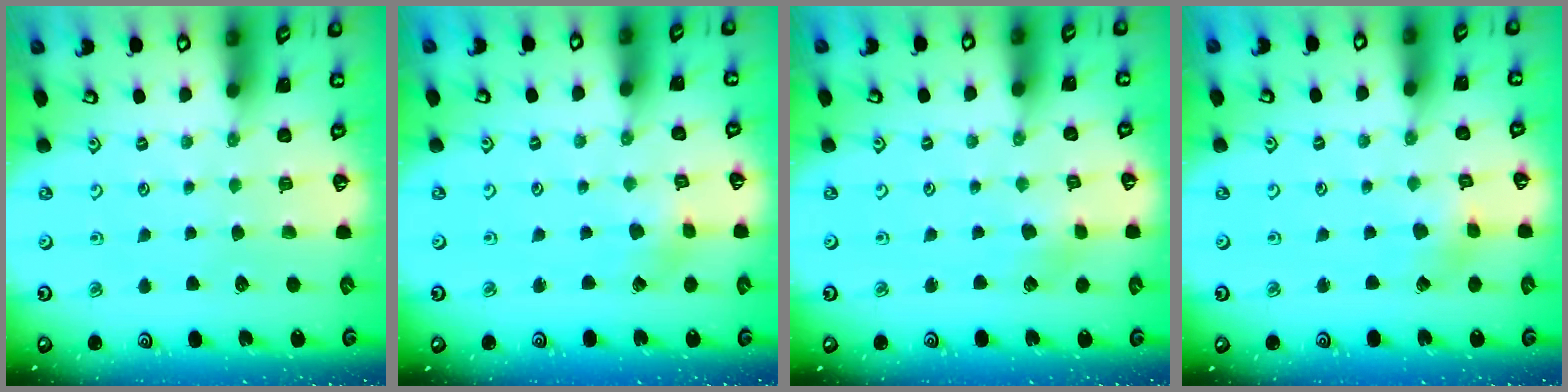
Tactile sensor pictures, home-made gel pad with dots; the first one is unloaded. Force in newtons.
{"total": 1.9, "press": 1.9, "slide": 0.3}
{"total": 2.4, "press": 2.4, "slide": 0.2}
{"total": 2.1, "press": 2.1, "slide": 0.3}